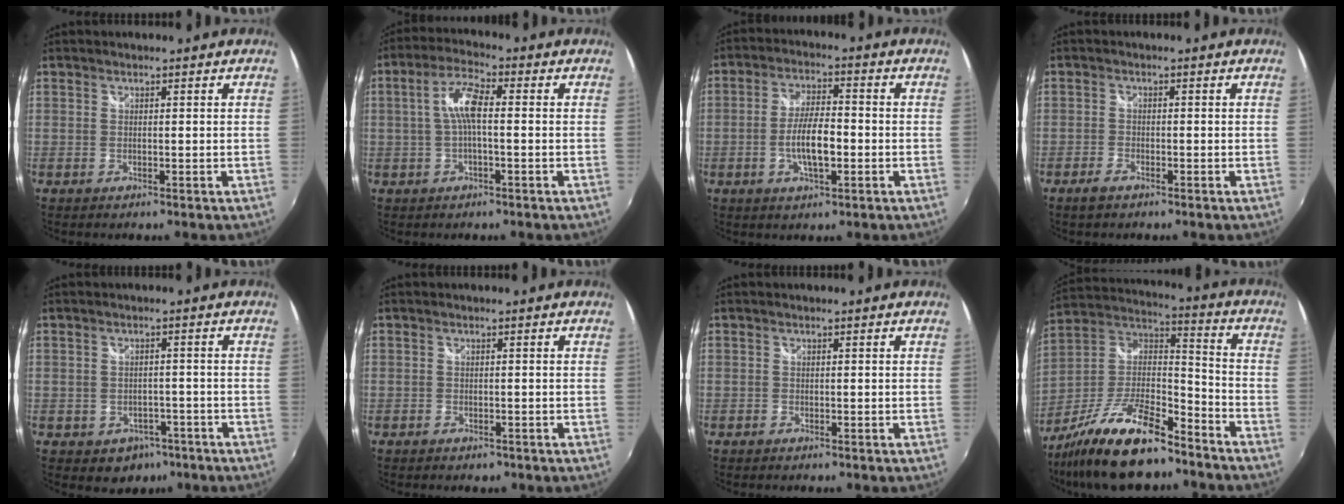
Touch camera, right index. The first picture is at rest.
{"total": 6.2, "force": [-0.1, 1.5, 6.0], "torque": [-0.121, 0.014, -0.002]}
{"total": 7.7, "force": [-2.0, 2.5, 7.0], "torque": [-0.135, 0.001, -0.033]}
{"total": 2.3, "force": [-1.8, 1.0, 1.1], "torque": [-0.031, -0.003, -0.037]}
{"total": 5.7, "force": [-3.3, 4.4, 1.5], "torque": [-0.036, 0.008, -0.033]}
{"total": 2.1, "force": [-1.5, 1.3, 0.7], "torque": [-0.017, -0.008, -0.022]}
{"total": 0.8, "force": [-0.6, 0.4, 0.2], "torque": [-0.006, -0.003, -0.014]}
{"total": 20.0, "force": [-14.1, 6.4, 12.8], "torque": [-0.260, -0.012, -0.248]}